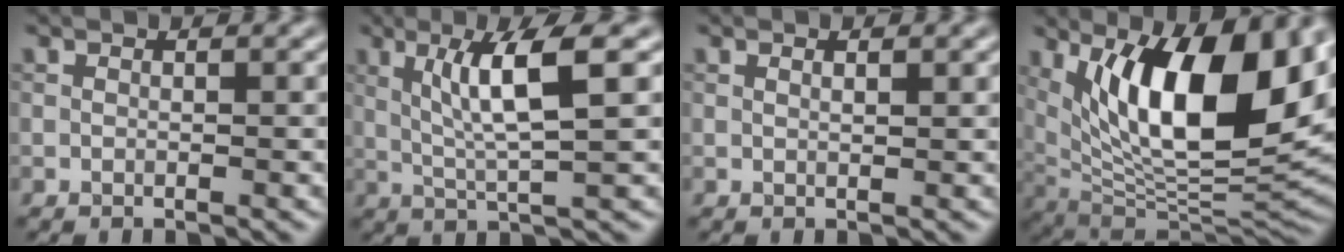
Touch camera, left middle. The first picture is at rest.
{"total": 6.0, "force": [1.6, 0.7, 5.7], "torque": [-0.107, 0.004, 0.035]}
{"total": 0.9, "force": [0.5, 0.2, 0.7], "torque": [-0.009, -0.005, 0.009]}
{"total": 14.5, "force": [4.4, 5.7, 12.5], "torque": [-0.185, -0.010, 0.073]}